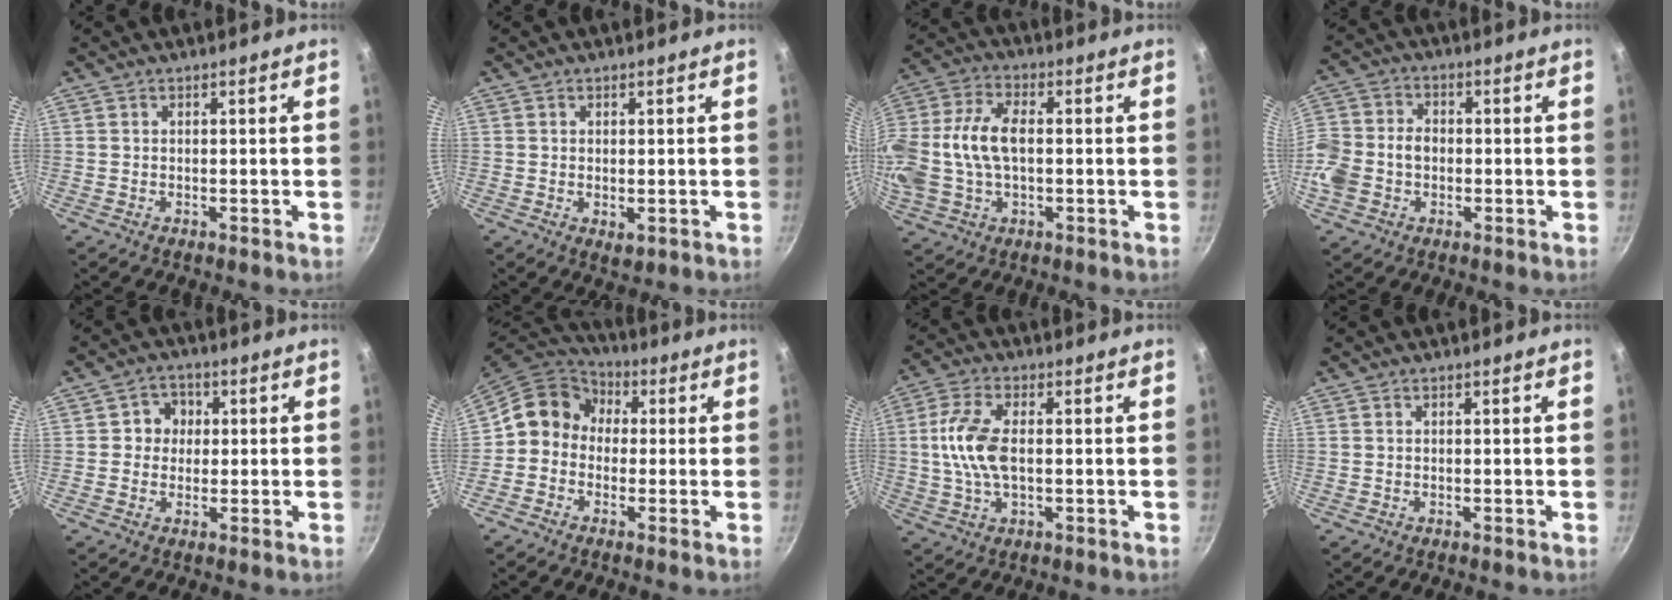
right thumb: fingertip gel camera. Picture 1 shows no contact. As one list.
[{"total": 1.8, "force": [-0.4, 1.0, 1.4], "torque": [-0.017, -0.004, -0.002]}, {"total": 16.4, "force": [0.0, 9.9, 13.1], "torque": [-0.309, 0.017, 0.000]}, {"total": 11.6, "force": [-1.8, 8.9, 7.2], "torque": [-0.160, 0.027, -0.038]}, {"total": 4.7, "force": [0.5, 4.3, 1.8], "torque": [0.004, 0.008, 0.001]}, {"total": 10.3, "force": [-0.4, 9.1, 4.8], "torque": [-0.070, 0.038, -0.025]}, {"total": 9.6, "force": [0.4, 4.8, 8.4], "torque": [-0.186, 0.006, 0.006]}, {"total": 0.0}]